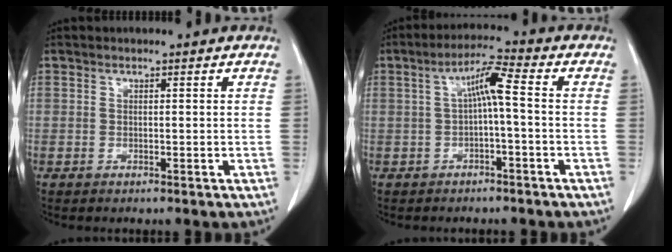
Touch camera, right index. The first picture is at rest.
{"total": 5.4, "force": [0.2, 0.4, 5.4], "torque": [-0.097, 0.022, 0.004]}